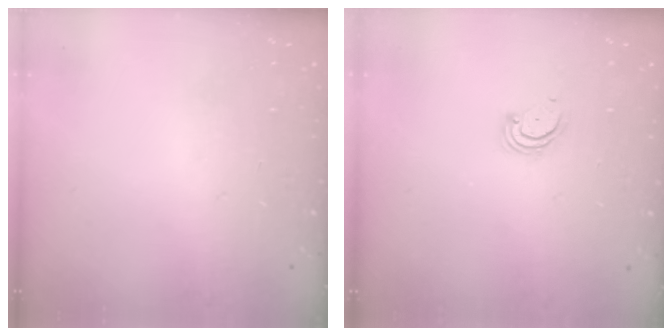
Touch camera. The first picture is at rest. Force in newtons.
{"total": 2.5, "press": 2.5, "slide": 0.3}